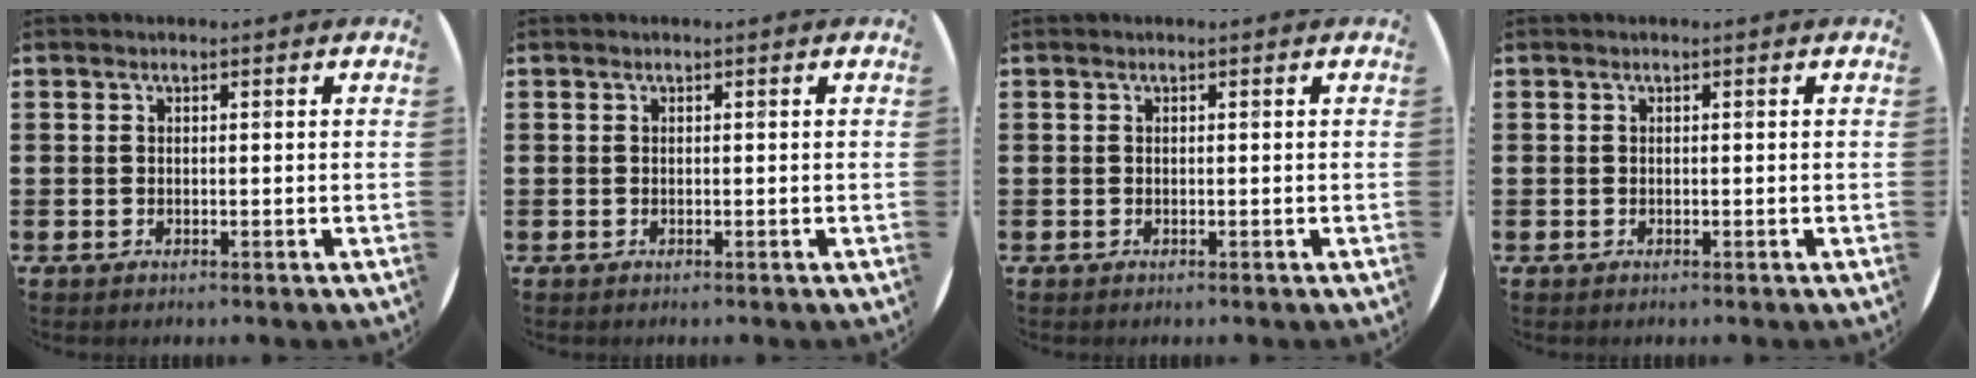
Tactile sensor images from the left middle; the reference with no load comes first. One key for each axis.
{"total": 0.0}
{"total": 0.0}
{"total": 0.0}